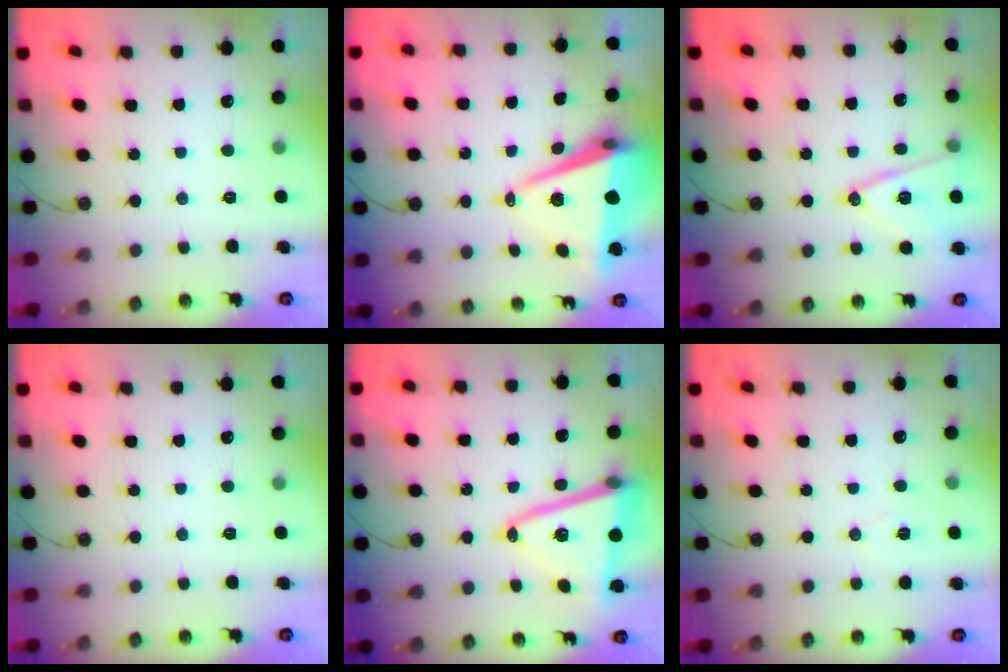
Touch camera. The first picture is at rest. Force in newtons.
{"total": 9.8, "press": 8.8, "slide": 4.2}
{"total": 13.8, "press": 13.3, "slide": 3.4}
{"total": 0.0}
{"total": 16.9, "press": 16.7, "slide": 2.4}
{"total": 5.9, "press": 3.7, "slide": 4.5}